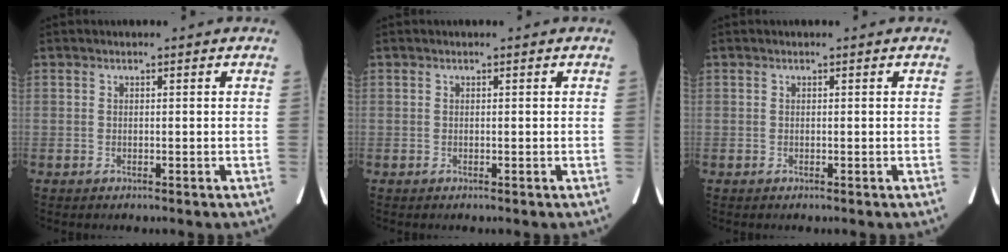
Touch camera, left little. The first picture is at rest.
{"total": 0.0}
{"total": 0.0}